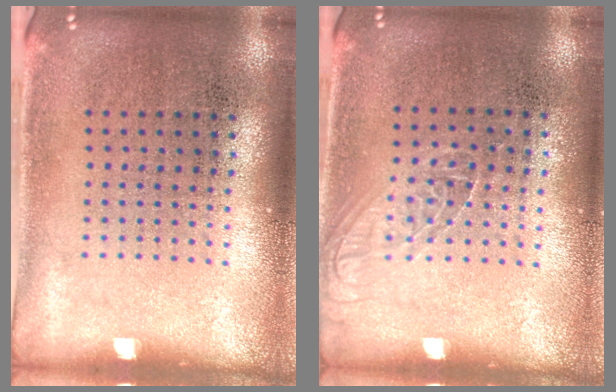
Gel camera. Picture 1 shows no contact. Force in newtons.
{"total": 1.2, "press": 1.1, "slide": 0.5}